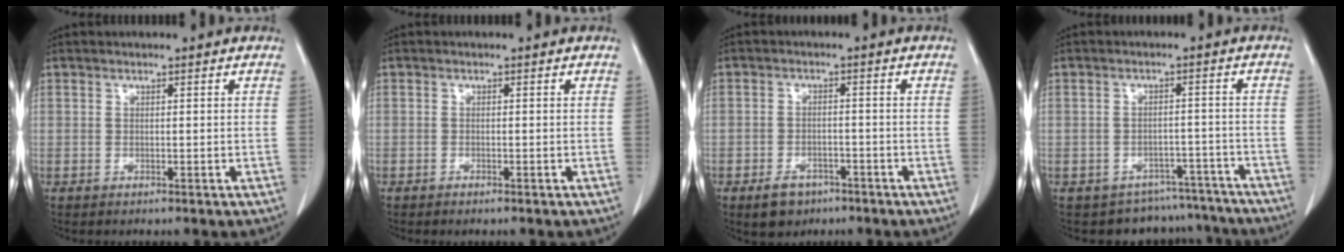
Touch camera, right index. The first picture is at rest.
{"total": 0.7, "force": [-0.5, 0.1, 0.4], "torque": [-0.010, -0.002, -0.008]}
{"total": 4.5, "force": [-3.0, 2.9, 1.8], "torque": [-0.034, 0.003, -0.041]}
{"total": 9.6, "force": [-8.4, 4.6, -0.2], "torque": [0.023, 0.035, -0.092]}